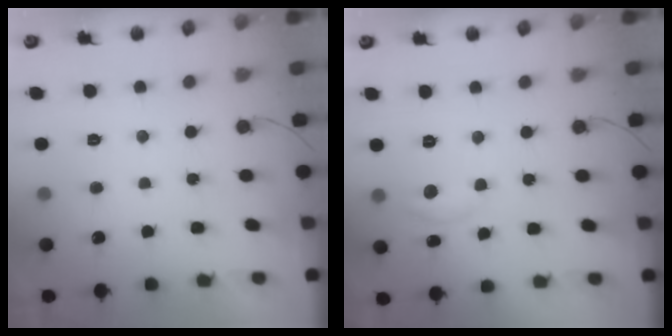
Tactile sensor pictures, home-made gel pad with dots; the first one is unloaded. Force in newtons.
{"total": 4.2, "press": 4.1, "slide": 0.4}